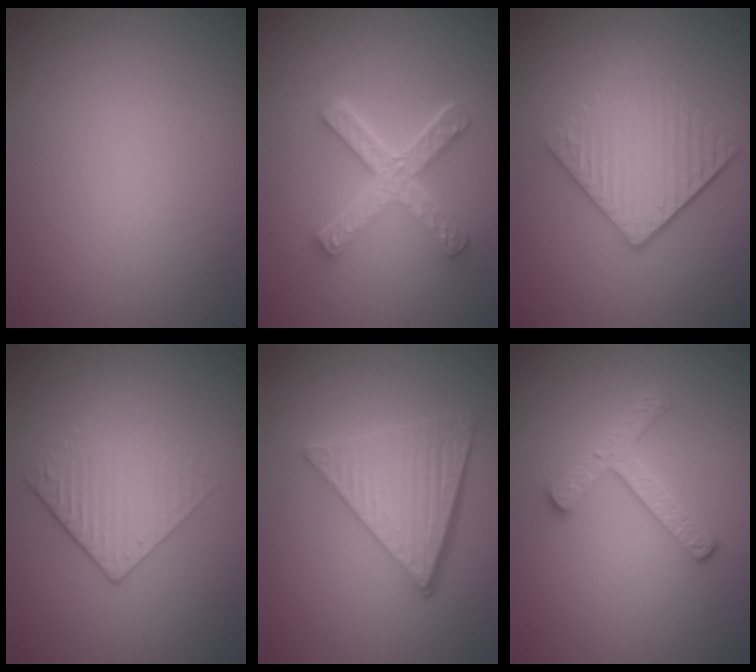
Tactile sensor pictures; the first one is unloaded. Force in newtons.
{"total": 5.1, "press": 3.9, "slide": 3.3}
{"total": 4.8, "press": 3.6, "slide": 3.2}
{"total": 3.0, "press": 2.6, "slide": 1.5}
{"total": 5.8, "press": 4.1, "slide": 4.1}
{"total": 2.7, "press": 2.6, "slide": 0.5}